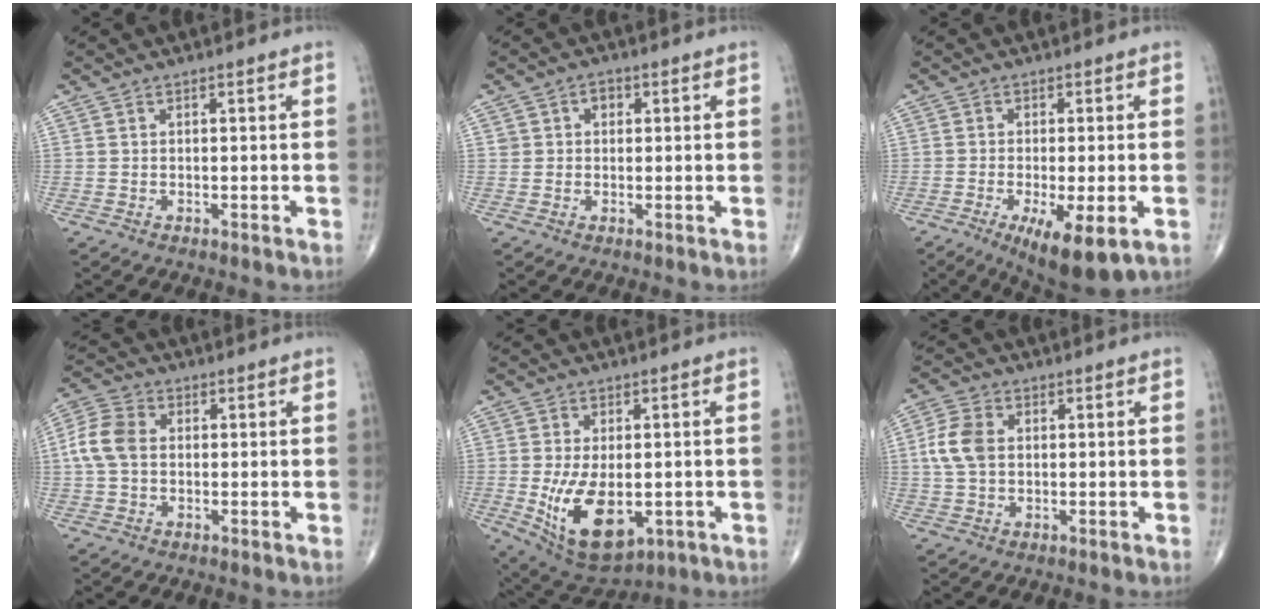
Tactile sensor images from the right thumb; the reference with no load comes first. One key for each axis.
{"total": 2.6, "fx": 0.7, "fy": 2.2, "fz": 1.2, "tx": -0.002, "ty": 0.002, "tz": 0.008}
{"total": 10.4, "fx": -4.3, "fy": 3.0, "fz": 9.0, "tx": -0.143, "ty": -0.018, "tz": -0.062}
{"total": 7.2, "fx": 0.2, "fy": 5.2, "fz": 5.0, "tx": -0.109, "ty": 0.019, "tz": -0.003}
{"total": 13.6, "fx": -2.9, "fy": 7.4, "fz": 11.0, "tx": -0.180, "ty": -0.009, "tz": -0.023}
{"total": 6.6, "fx": 0.7, "fy": 4.6, "fz": 4.7, "tx": -0.101, "ty": 0.009, "tz": 0.010}